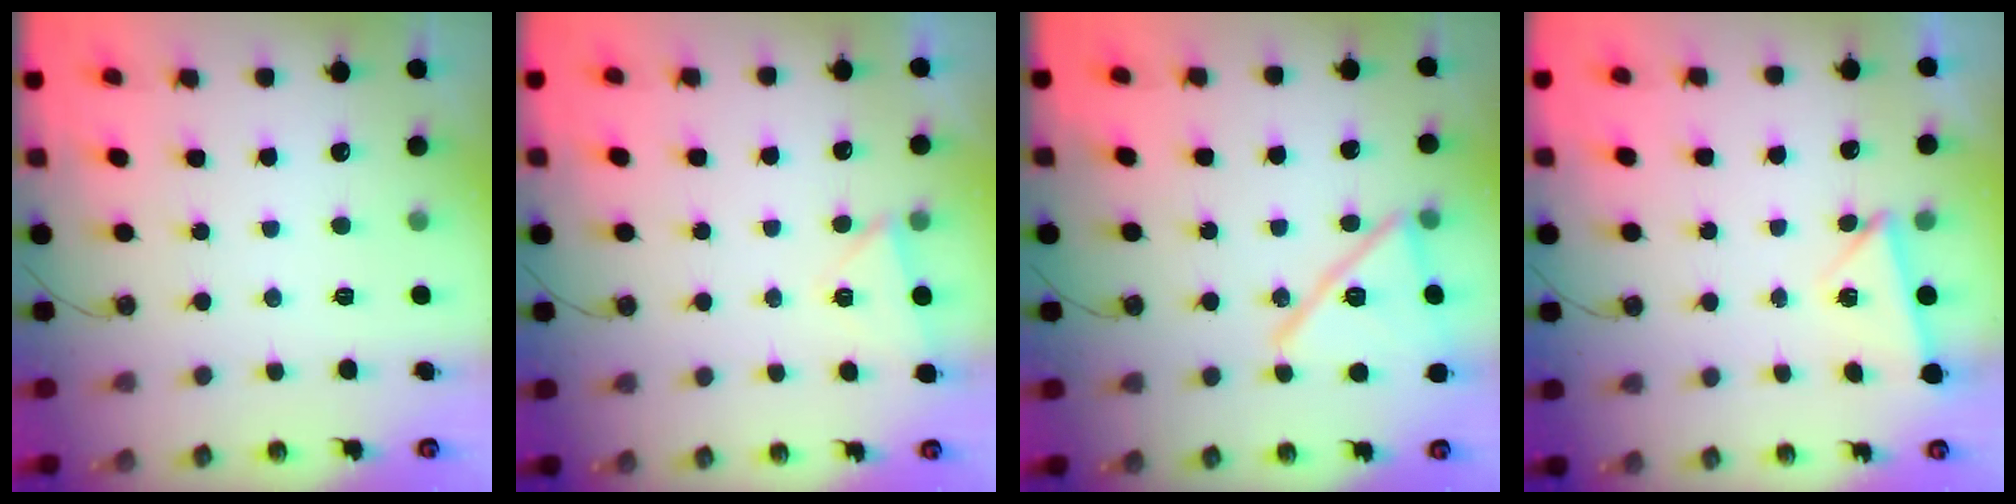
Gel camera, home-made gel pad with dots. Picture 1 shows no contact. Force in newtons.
{"total": 3.8, "press": 2.8, "slide": 2.6}
{"total": 16.3, "press": 16.3, "slide": 0.3}
{"total": 2.3, "press": 2.1, "slide": 1.0}